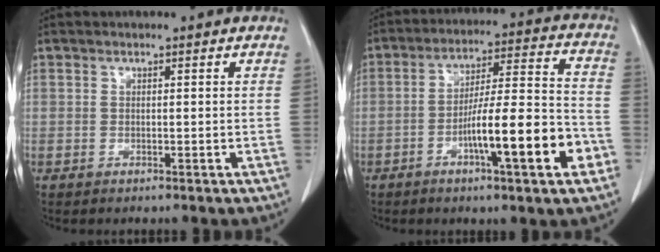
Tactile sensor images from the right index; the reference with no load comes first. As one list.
[{"total": 14.8, "force": [-5.6, 1.1, 13.6], "torque": [-0.215, 0.008, -0.083]}]